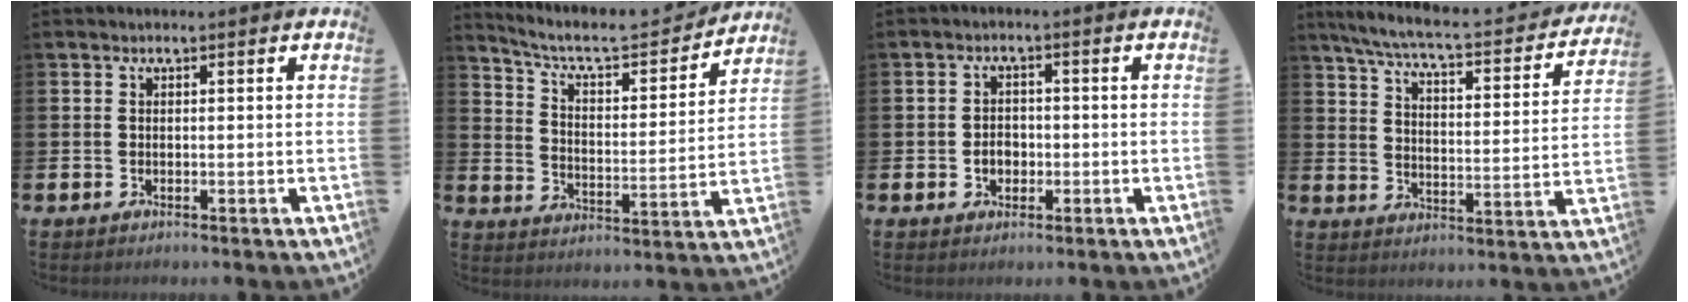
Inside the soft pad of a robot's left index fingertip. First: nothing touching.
{"total": 7.3, "force": [6.5, 1.9, 2.8], "torque": [-0.091, -0.045, 0.107]}
{"total": 2.5, "force": [-0.6, 2.0, 1.3], "torque": [-0.015, 0.000, -0.018]}
{"total": 6.7, "force": [5.8, 0.7, 3.2], "torque": [-0.088, -0.041, 0.093]}